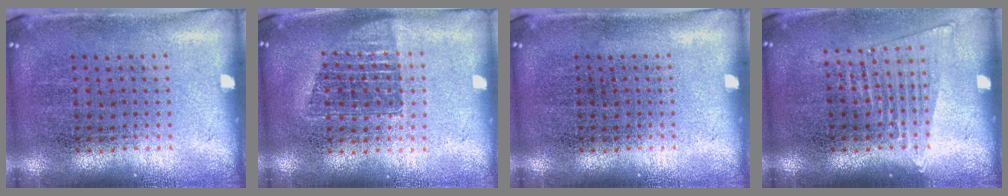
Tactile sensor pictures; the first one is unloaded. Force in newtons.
{"total": 1.2, "press": 1.1, "slide": 0.6}
{"total": 0.0}
{"total": 1.4, "press": 1.3, "slide": 0.6}